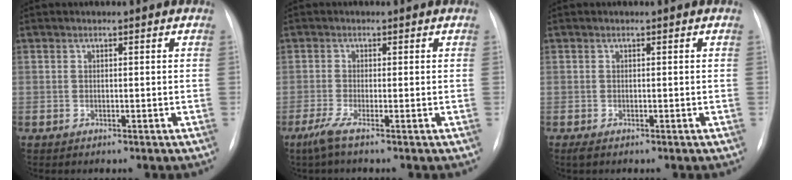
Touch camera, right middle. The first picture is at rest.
{"total": 2.3, "force": [-1.4, -0.3, 1.7], "torque": [-0.047, -0.010, -0.034]}
{"total": 1.1, "force": [-0.7, 0.4, 0.7], "torque": [-0.011, -0.002, -0.009]}